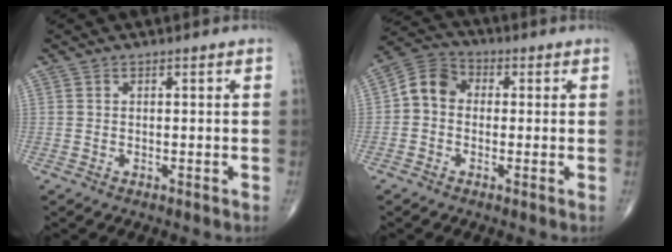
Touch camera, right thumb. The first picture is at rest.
{"total": 6.7, "force": [-0.2, 5.5, 3.8], "torque": [-0.054, 0.024, -0.021]}